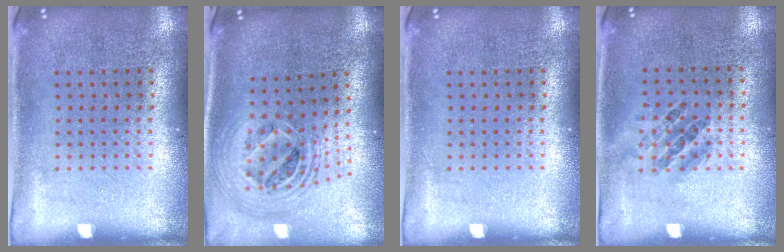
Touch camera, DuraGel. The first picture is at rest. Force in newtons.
{"total": 2.4, "press": 1.8, "slide": 1.6}
{"total": 0.0}
{"total": 0.9, "press": 0.8, "slide": 0.5}